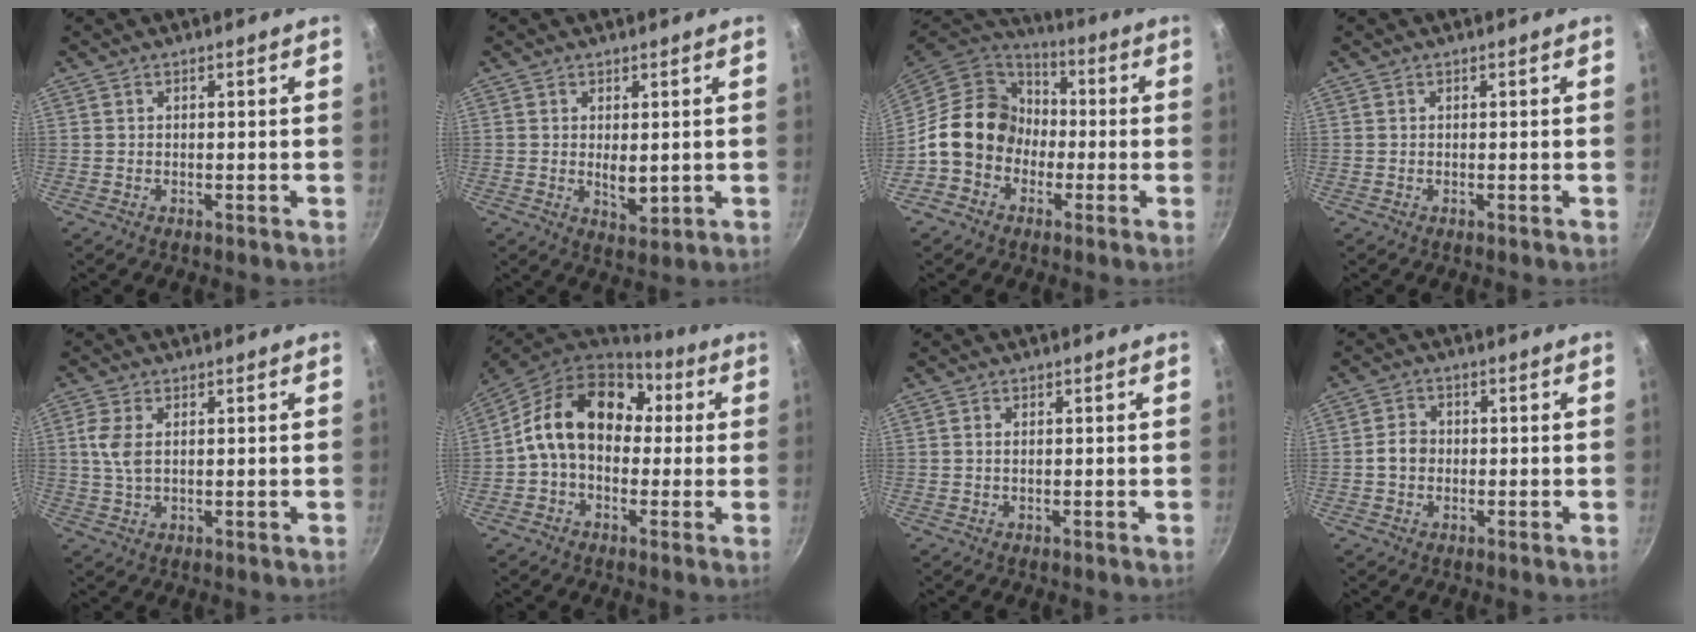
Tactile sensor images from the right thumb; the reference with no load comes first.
{"total": 3.9, "force": [0.4, 2.0, 3.3], "torque": [-0.048, -0.012, 0.011]}
{"total": 15.3, "force": [-2.3, 13.1, 7.6], "torque": [-0.084, 0.048, -0.054]}
{"total": 0.0}
{"total": 4.8, "force": [1.1, 2.6, 3.9], "torque": [-0.087, 0.004, 0.023]}
{"total": 16.8, "force": [2.2, 12.3, 11.3], "torque": [-0.158, 0.034, 0.017]}
{"total": 0.8, "force": [0.2, 0.4, 0.7], "torque": [-0.014, 0.000, 0.002]}
{"total": 3.5, "force": [-0.4, 3.0, 1.9], "torque": [-0.019, 0.013, -0.012]}